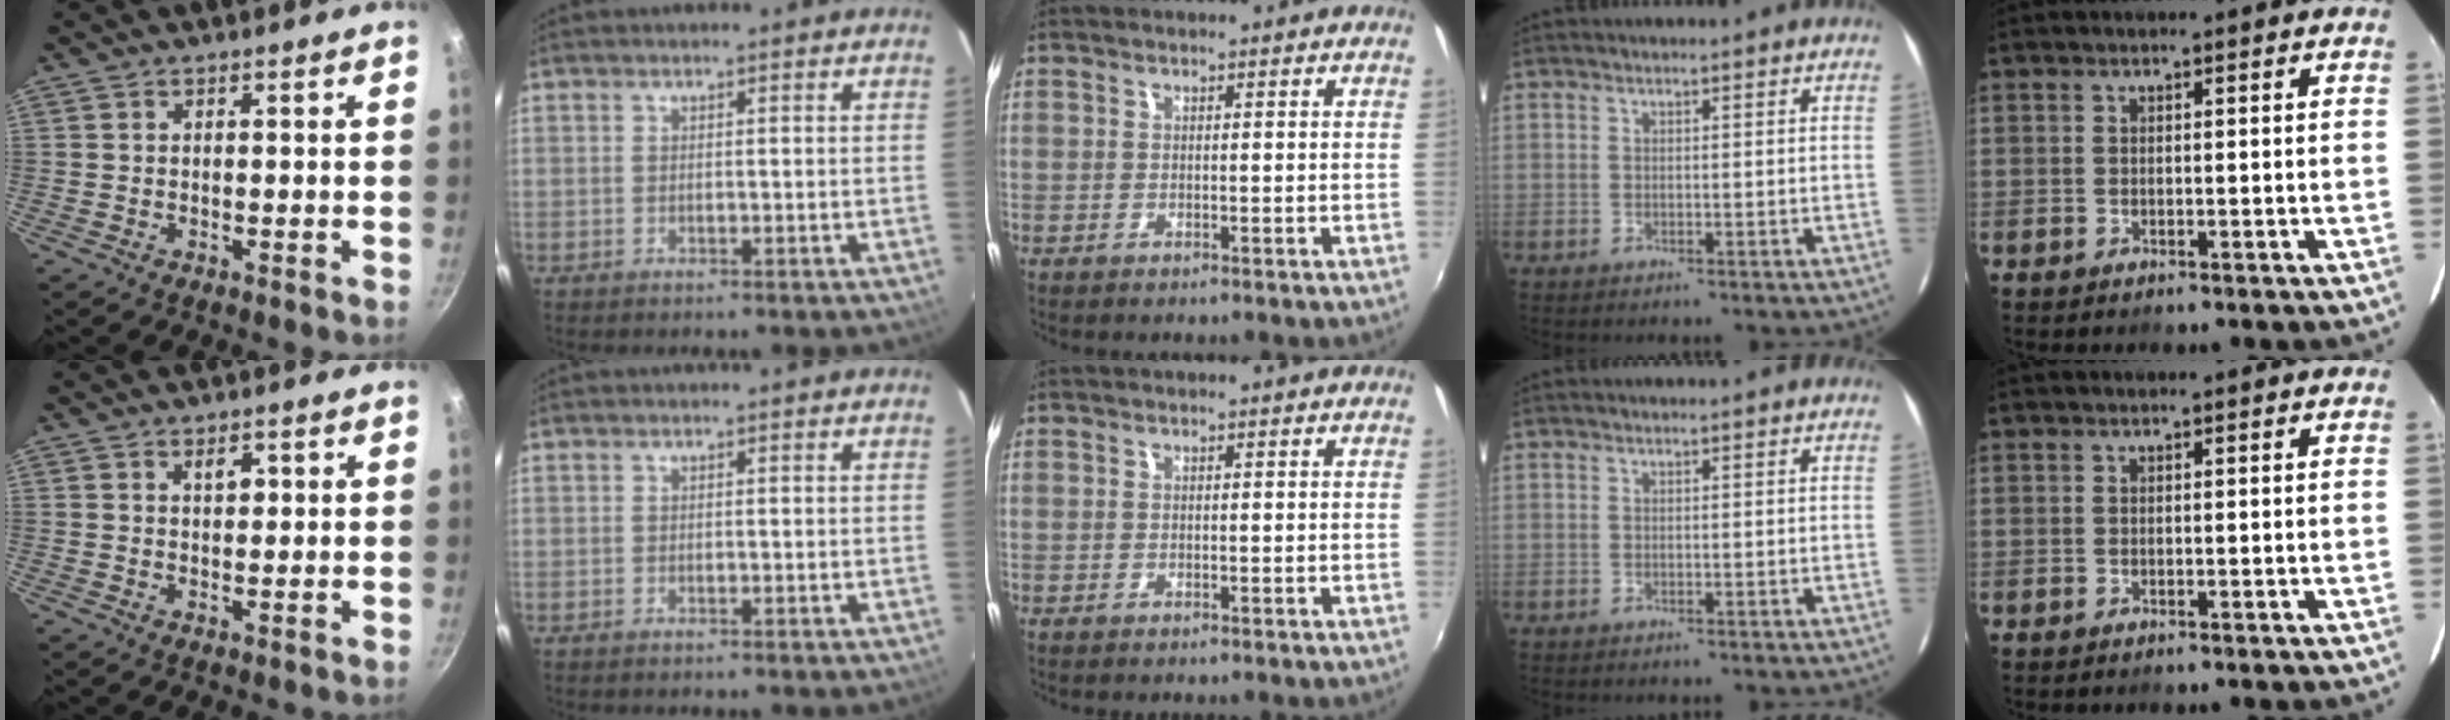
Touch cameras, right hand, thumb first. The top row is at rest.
{"thumb": {"total": 2.5, "force": [0.8, 1.5, 1.8], "torque": [-0.016, -0.005, 0.011]}}